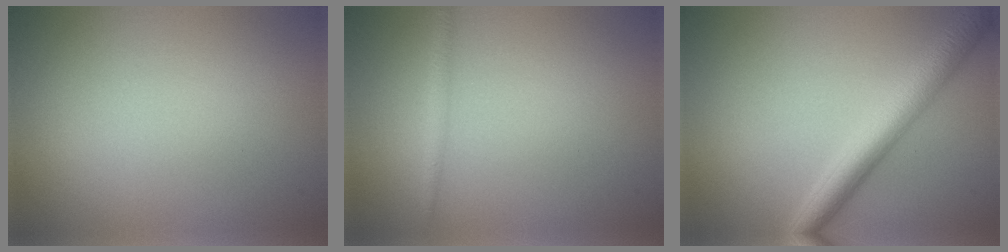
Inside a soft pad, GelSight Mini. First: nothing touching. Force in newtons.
{"total": 1.1, "press": 1.1, "slide": 0.1}
{"total": 5.0, "press": 5.0, "slide": 0.1}